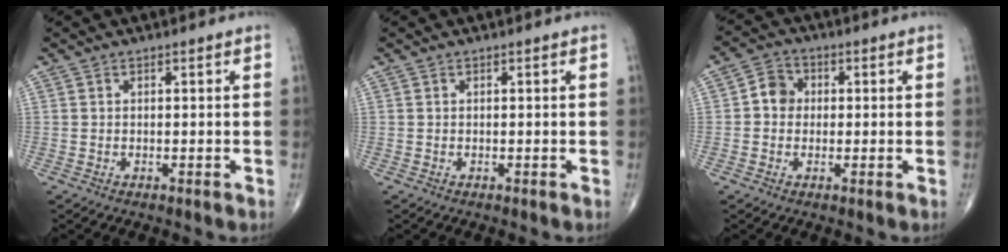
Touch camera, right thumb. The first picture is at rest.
{"total": 0.0}
{"total": 4.6, "force": [0.1, 4.1, 2.1], "torque": [-0.019, 0.011, -0.010]}